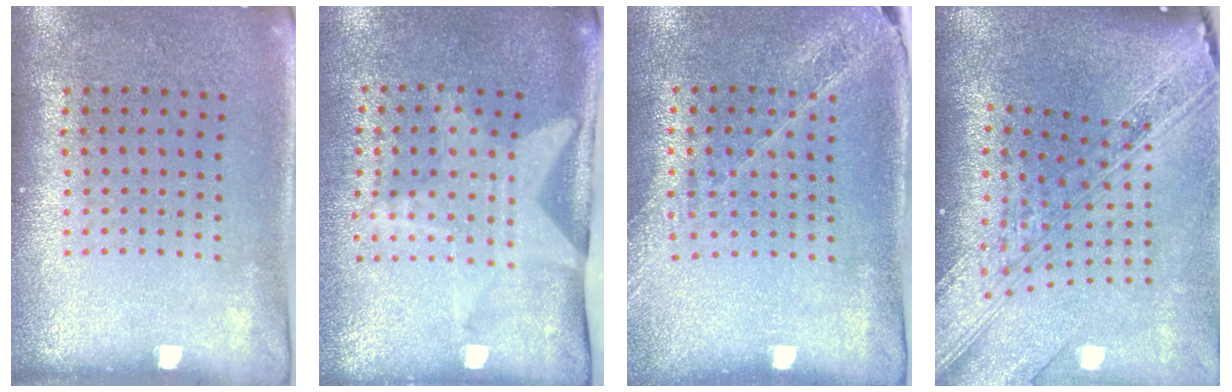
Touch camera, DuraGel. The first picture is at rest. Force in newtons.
{"total": 1.9, "press": 1.6, "slide": 1.0}
{"total": 1.5, "press": 1.5, "slide": 0.2}
{"total": 4.1, "press": 2.9, "slide": 2.9}